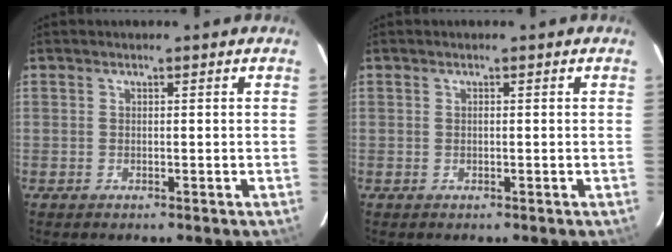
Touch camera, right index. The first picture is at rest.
{"total": 0.0}